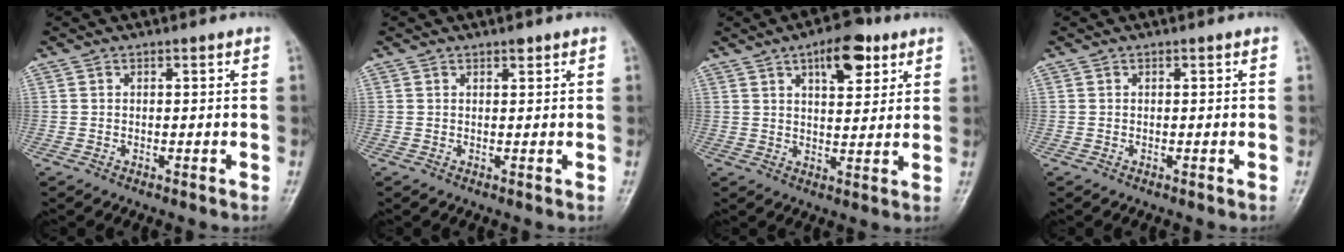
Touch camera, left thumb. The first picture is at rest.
{"total": 1.0, "force": [0.8, 0.3, 0.5], "torque": [-0.008, -0.005, 0.012]}
{"total": 9.4, "force": [4.9, 4.2, 6.9], "torque": [-0.077, -0.020, 0.071]}
{"total": 0.0}